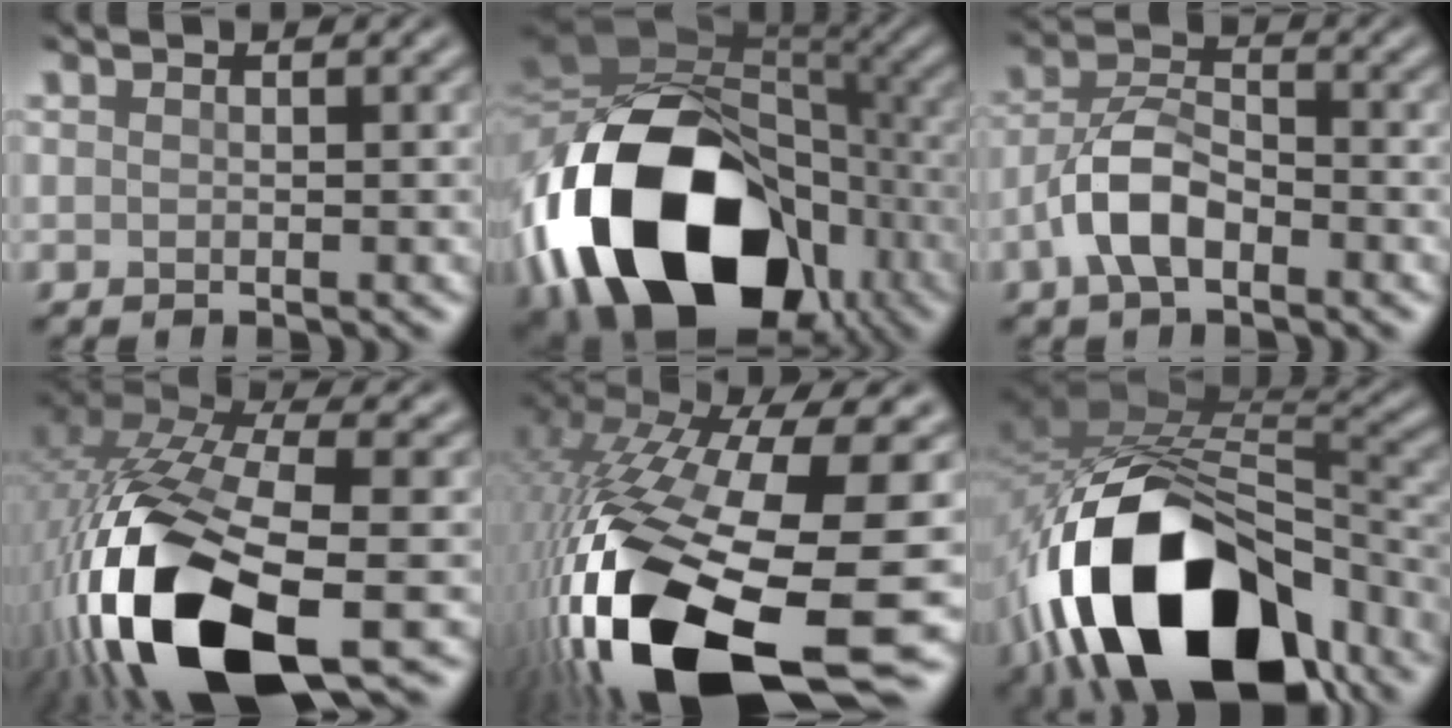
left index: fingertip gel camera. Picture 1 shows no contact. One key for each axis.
{"total": 20.7, "fx": -8.0, "fy": 13.6, "fz": 13.4, "tx": -0.280, "ty": -0.044, "tz": -0.119}
{"total": 5.1, "fx": -2.4, "fy": 2.5, "fz": 3.7, "tx": -0.069, "ty": 0.011, "tz": -0.054}
{"total": 17.0, "fx": -6.5, "fy": 7.1, "fz": 14.0, "tx": -0.309, "ty": -0.030, "tz": -0.111}
{"total": 19.6, "fx": -6.9, "fy": 7.6, "fz": 16.7, "tx": -0.348, "ty": -0.043, "tz": -0.104}
{"total": 17.9, "fx": -8.9, "fy": 9.8, "fz": 12.1, "tx": -0.228, "ty": -0.019, "tz": -0.145}